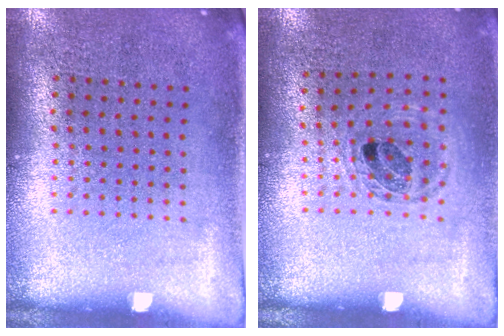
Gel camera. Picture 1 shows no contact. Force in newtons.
{"total": 1.0, "press": 0.9, "slide": 0.3}